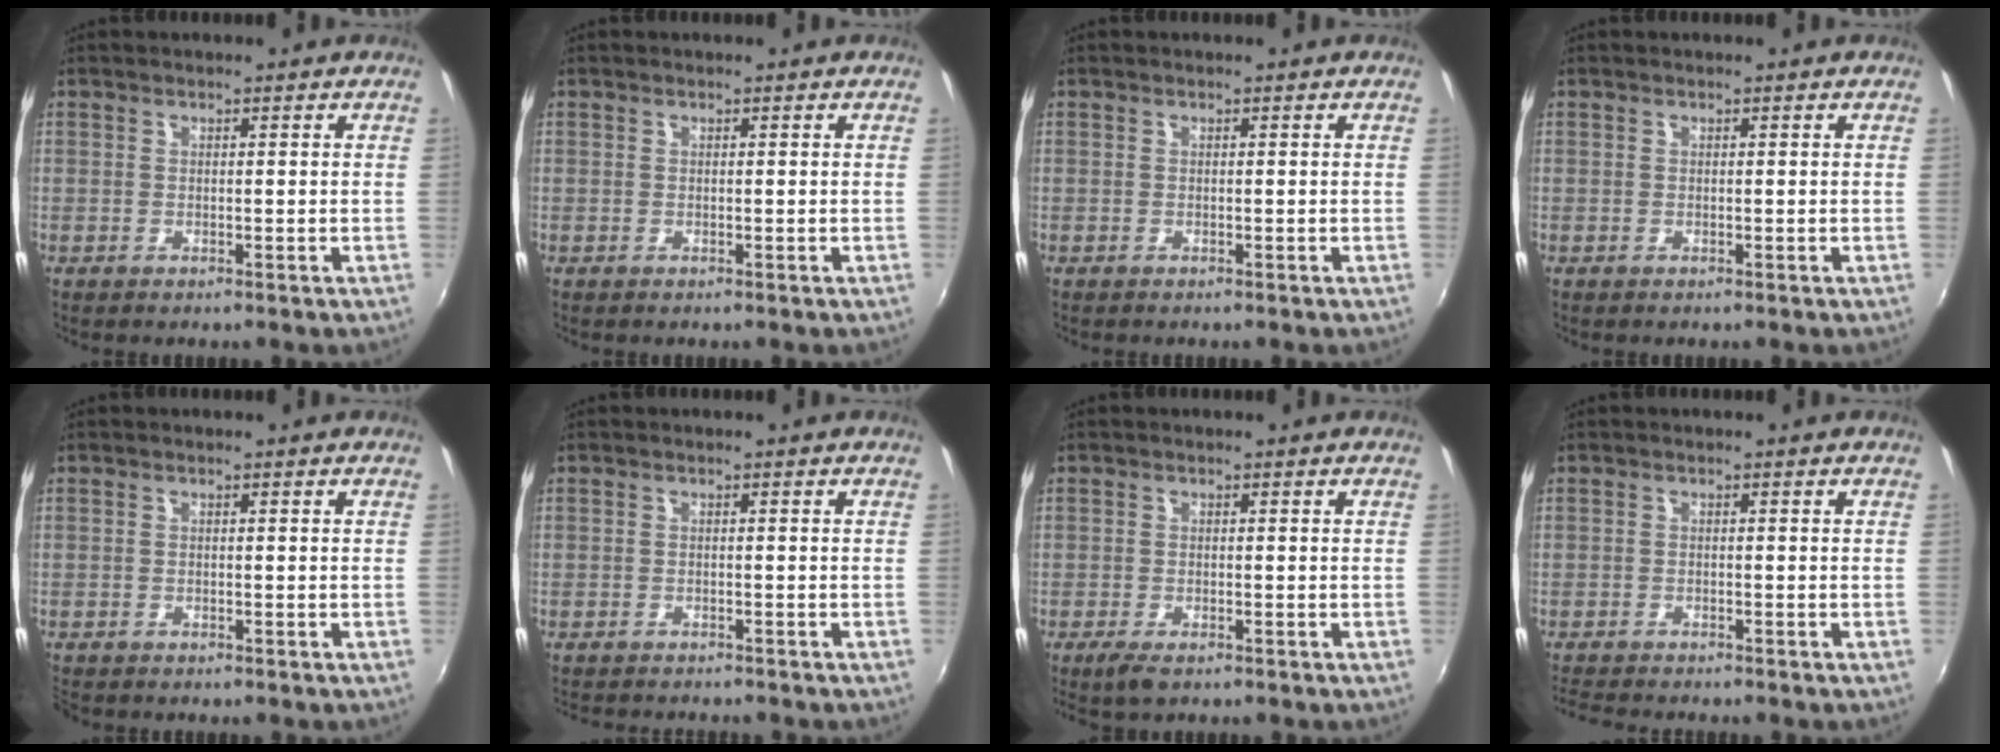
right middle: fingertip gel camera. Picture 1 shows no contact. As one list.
[{"total": 0.0}, {"total": 0.0}, {"total": 0.0}, {"total": 1.1, "force": [-1.0, 0.4, 0.2], "torque": [-0.007, -0.004, -0.019]}, {"total": 3.8, "force": [-3.6, 0.7, 1.1], "torque": [-0.031, -0.014, -0.057]}, {"total": 3.0, "force": [-2.0, 1.0, 1.9], "torque": [-0.044, -0.010, -0.038]}, {"total": 4.6, "force": [-4.4, 0.4, 1.4], "torque": [-0.044, -0.020, -0.081]}]